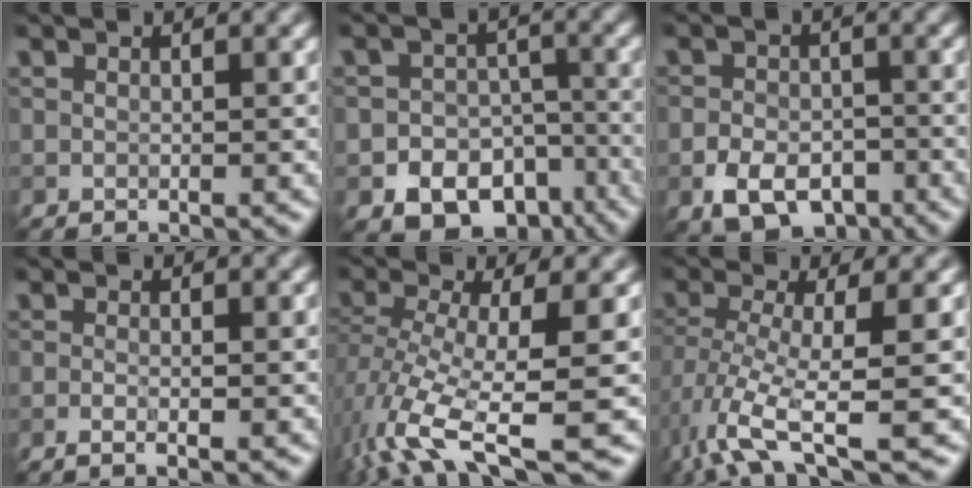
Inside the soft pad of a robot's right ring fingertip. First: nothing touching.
{"total": 10.9, "force": [-6.4, 8.1, 3.3], "torque": [-0.039, -0.017, -0.101]}
{"total": 5.9, "force": [-2.9, 3.9, 3.3], "torque": [-0.058, -0.008, -0.050]}
{"total": 1.5, "force": [-0.7, 0.5, 1.3], "torque": [-0.015, -0.006, -0.018]}
{"total": 8.8, "force": [-3.5, 2.6, 7.7], "torque": [-0.156, -0.008, -0.069]}
{"total": 6.9, "force": [-3.0, 1.8, 5.9], "torque": [-0.125, -0.005, -0.060]}